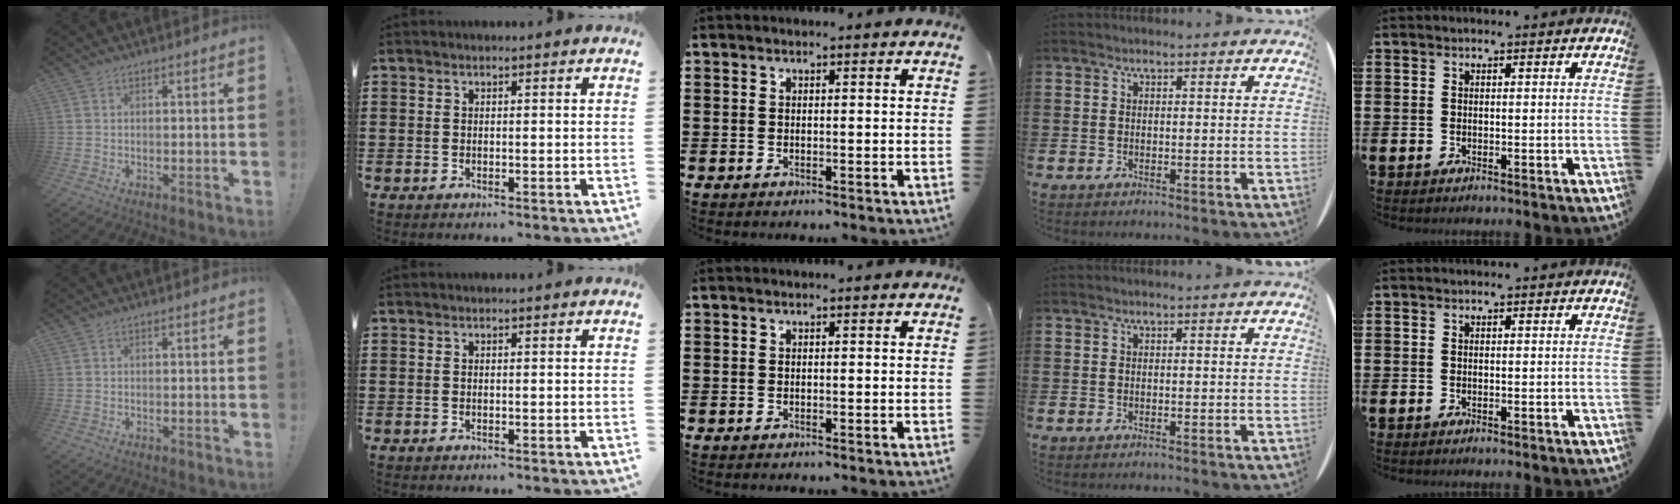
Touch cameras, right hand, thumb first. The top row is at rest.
{}